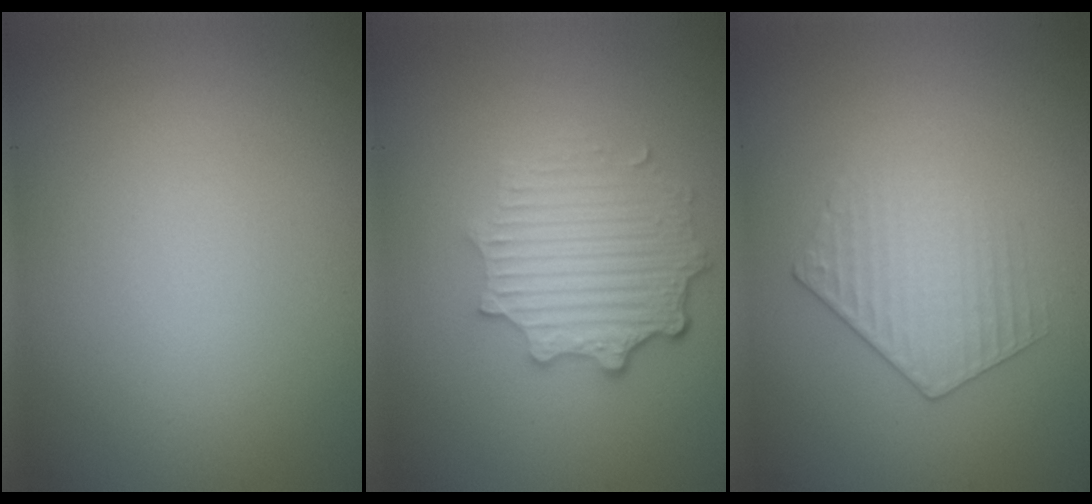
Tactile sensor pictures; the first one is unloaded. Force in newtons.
{"total": 4.5, "press": 3.6, "slide": 2.7}
{"total": 1.9, "press": 1.4, "slide": 1.3}